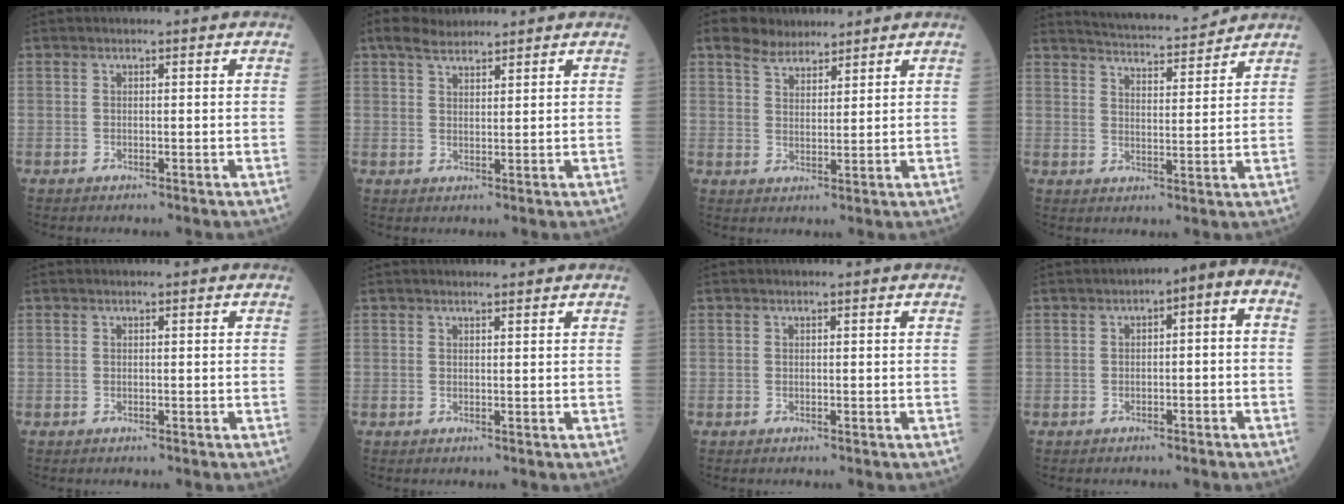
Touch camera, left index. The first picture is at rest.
{"total": 3.3, "force": [2.8, 1.2, 1.3], "torque": [-0.035, 0.014, 0.053]}
{"total": 4.5, "force": [3.7, 2.1, 1.6], "torque": [-0.044, 0.014, 0.073]}
{"total": 10.0, "force": [9.6, 0.7, 2.6], "torque": [-0.050, 0.004, 0.142]}
{"total": 0.0}
{"total": 2.3, "force": [2.1, 0.1, 0.9], "torque": [-0.011, 0.009, 0.026]}
{"total": 0.0}
{"total": 5.0, "force": [-0.9, 2.0, 4.5], "torque": [-0.055, 0.030, -0.023]}